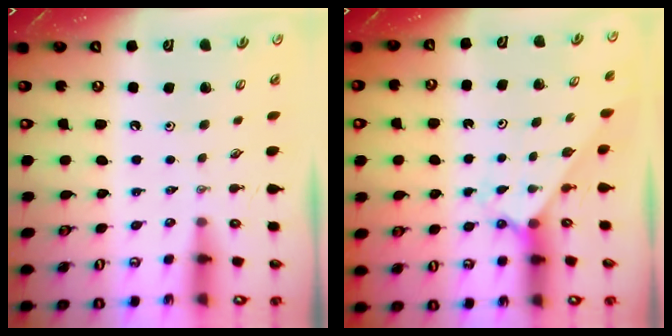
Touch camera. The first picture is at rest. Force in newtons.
{"total": 2.5, "press": 2.5, "slide": 0.2}